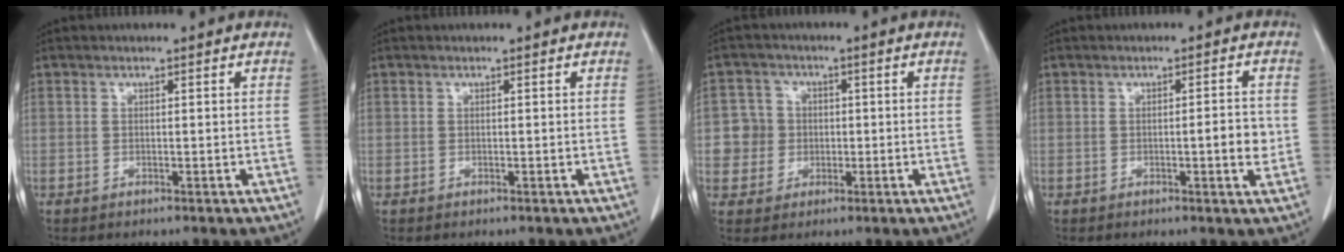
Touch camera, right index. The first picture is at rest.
{"total": 0.0}
{"total": 5.0, "force": [-0.2, 5.0, 0.4], "torque": [-0.002, 0.016, 0.000]}
{"total": 3.2, "force": [-0.4, 0.6, 3.1], "torque": [-0.044, 0.000, -0.006]}